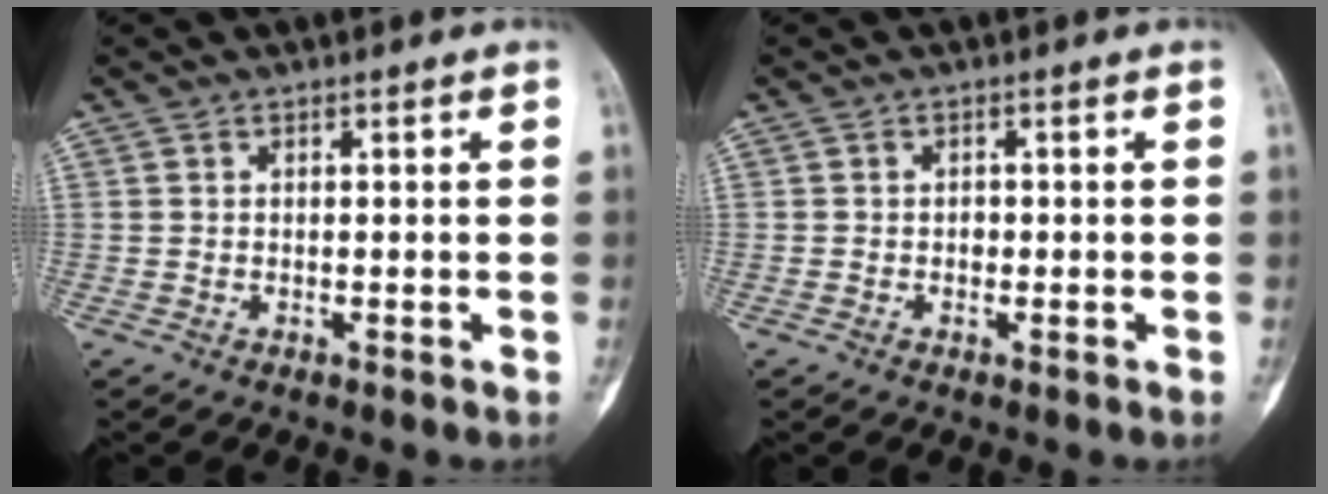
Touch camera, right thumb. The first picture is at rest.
{"total": 0.8, "force": [-0.2, 0.7, 0.4], "torque": [0.002, 0.004, -0.005]}